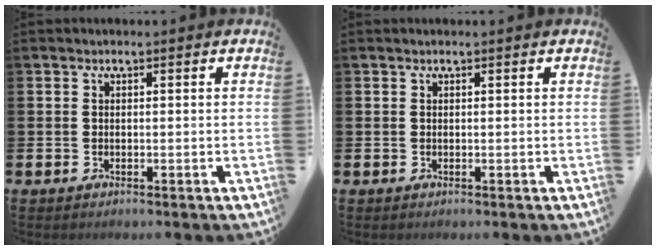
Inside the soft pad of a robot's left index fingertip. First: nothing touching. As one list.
[{"total": 0.0}]